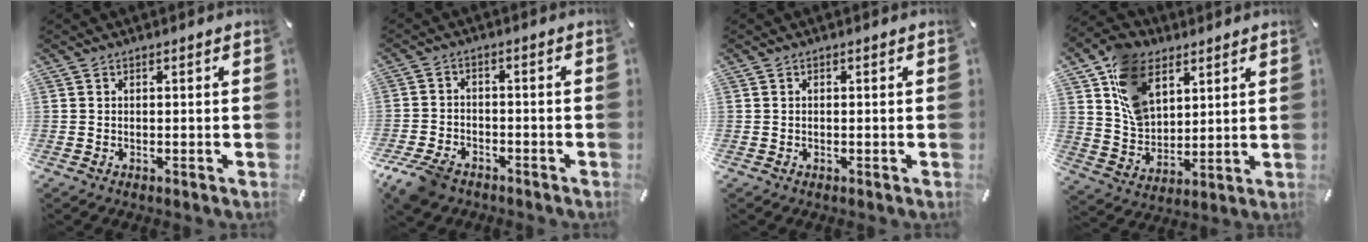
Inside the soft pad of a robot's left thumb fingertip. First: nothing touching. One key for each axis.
{"total": 6.7, "fx": -5.0, "fy": 3.7, "fz": 2.5, "tx": -0.065, "ty": 0.017, "tz": -0.098}
{"total": 0.0}
{"total": 13.3, "fx": 6.6, "fy": 9.6, "fz": 6.4, "tx": -0.139, "ty": -0.014, "tz": 0.131}